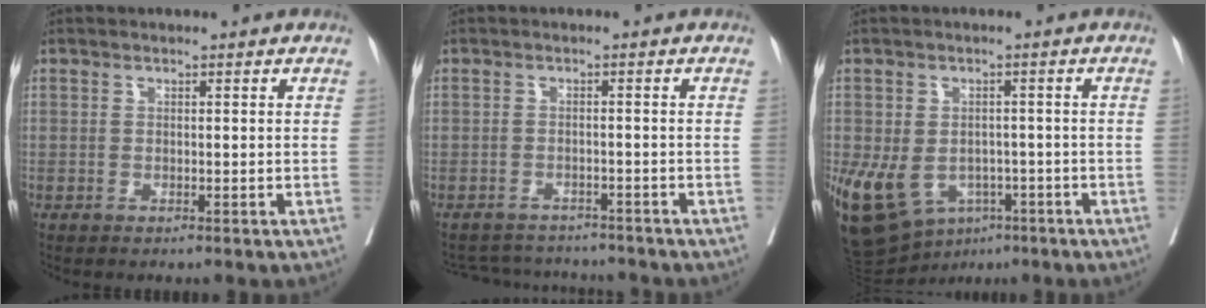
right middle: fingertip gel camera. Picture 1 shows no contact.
{"total": 6.1, "force": [-5.9, 0.6, -1.0], "torque": [0.013, 0.011, -0.092]}
{"total": 12.2, "force": [-5.2, 8.7, 6.8], "torque": [-0.146, 0.004, -0.071]}